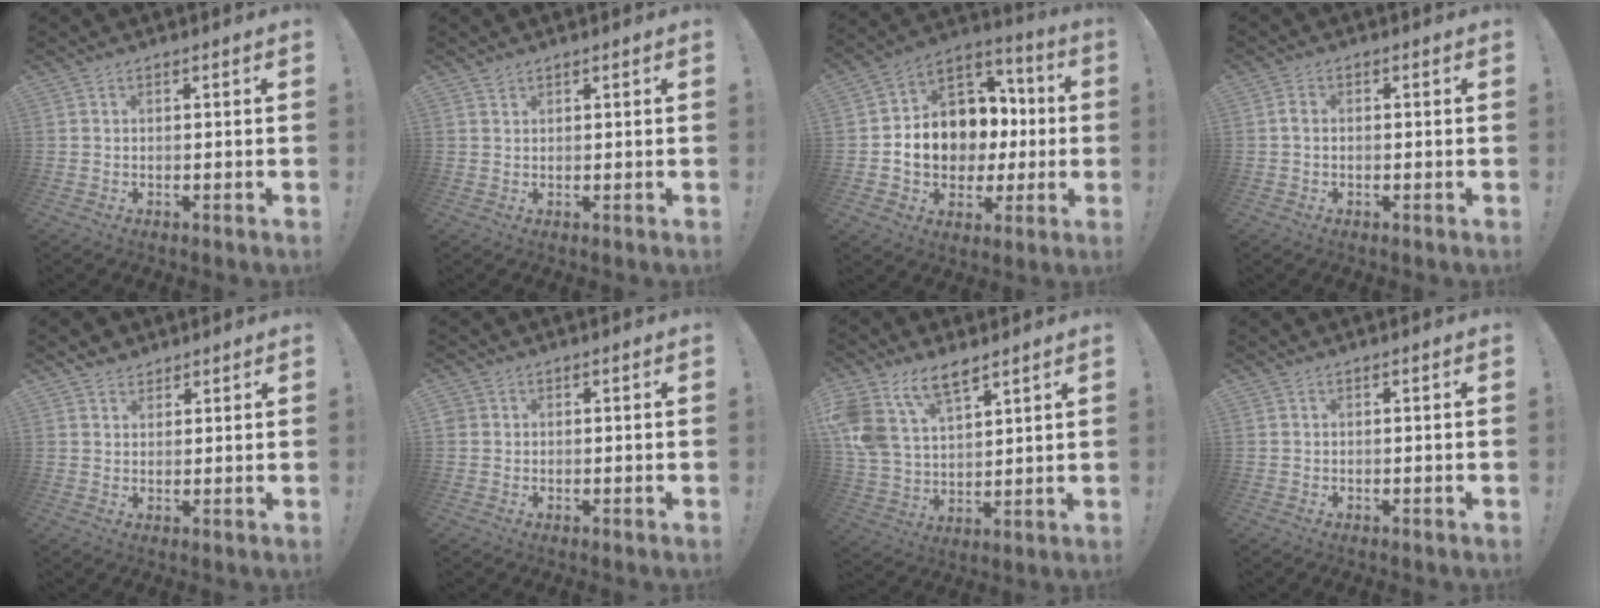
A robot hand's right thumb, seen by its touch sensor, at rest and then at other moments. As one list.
[{"total": 1.0, "force": [0.9, 0.4, 0.2], "torque": [0.002, -0.005, 0.017]}, {"total": 13.4, "force": [-1.1, 11.4, 7.0], "torque": [-0.092, 0.008, -0.001]}, {"total": 1.9, "force": [-0.1, 1.2, 1.4], "torque": [-0.028, 0.005, -0.002]}, {"total": 3.2, "force": [2.3, 2.2, 0.4], "torque": [-0.008, -0.010, 0.043]}, {"total": 1.4, "force": [0.4, 1.3, 0.4], "torque": [-0.012, 0.004, 0.009]}, {"total": 13.8, "force": [9.1, 7.6, 7.2], "torque": [-0.151, -0.047, 0.177]}, {"total": 0.0}]